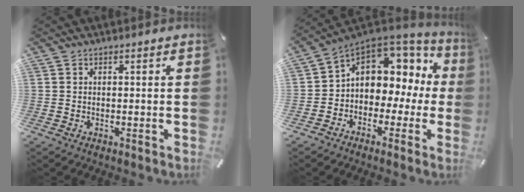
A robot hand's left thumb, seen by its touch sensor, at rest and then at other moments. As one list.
[{"total": 8.8, "force": [2.8, 7.3, 4.1], "torque": [-0.075, -0.023, 0.054]}]